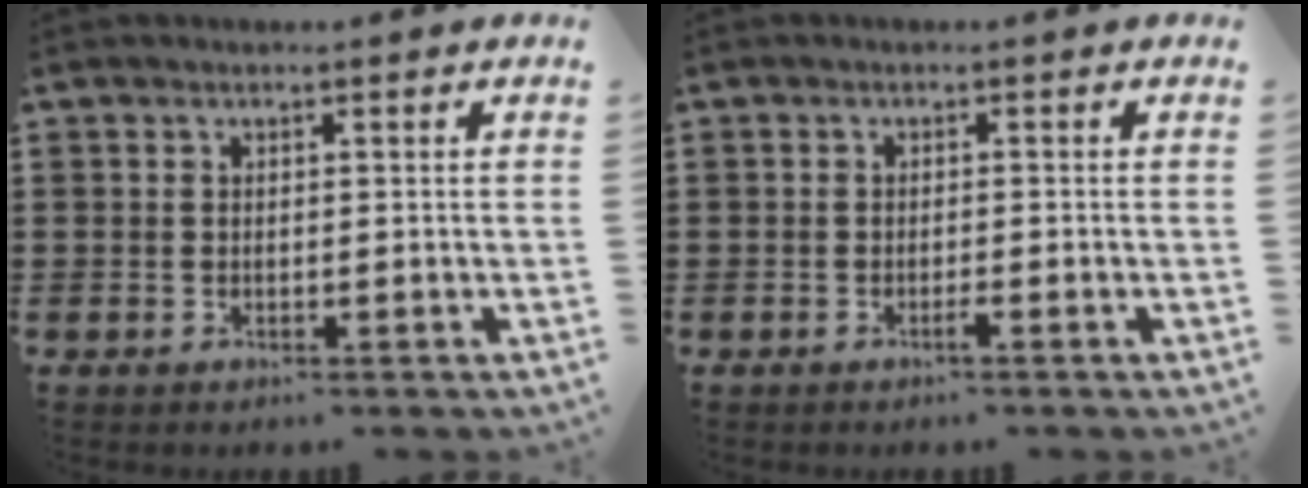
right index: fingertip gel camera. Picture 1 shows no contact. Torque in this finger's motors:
{"motor_torque": [0.34, 0.31, 0.03, 0.05]}